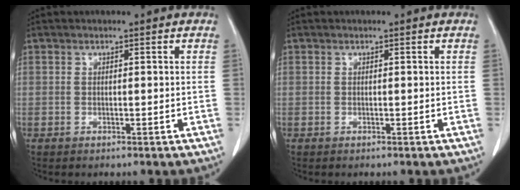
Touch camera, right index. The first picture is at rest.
{"total": 0.0}